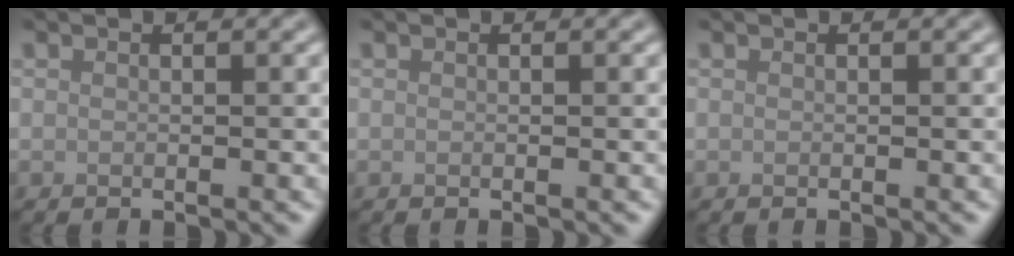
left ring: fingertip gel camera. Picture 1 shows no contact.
{"total": 0.0}
{"total": 0.0}